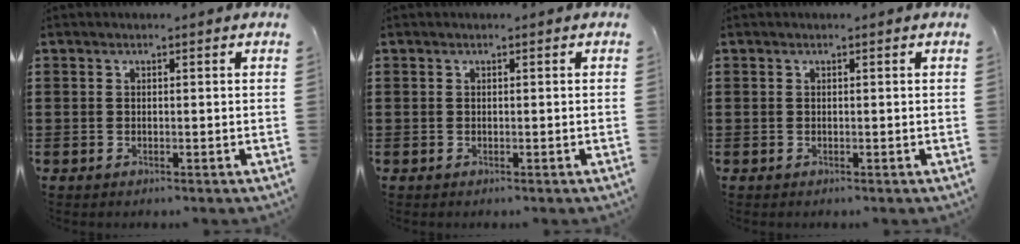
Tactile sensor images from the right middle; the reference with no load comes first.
{"total": 0.0}
{"total": 0.0}